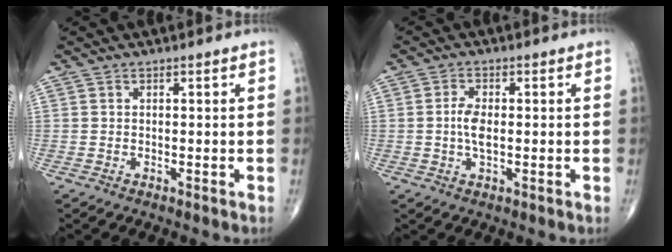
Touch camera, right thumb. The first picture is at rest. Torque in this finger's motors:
{"motor_torque": [2.80, 2.21, 0.13, -0.23, 0.01]}